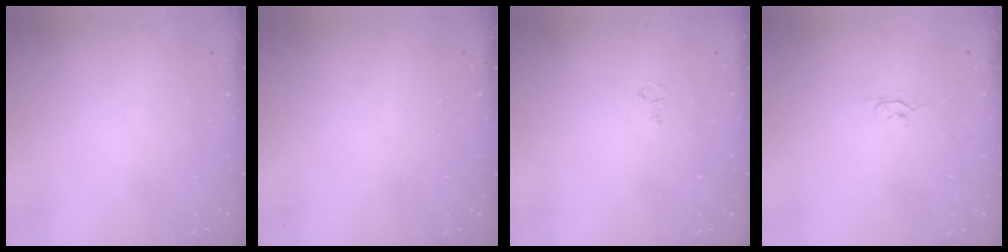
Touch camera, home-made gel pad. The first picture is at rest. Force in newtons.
{"total": 0.0}
{"total": 3.8, "press": 3.8, "slide": 0.4}
{"total": 2.6, "press": 2.6, "slide": 0.3}